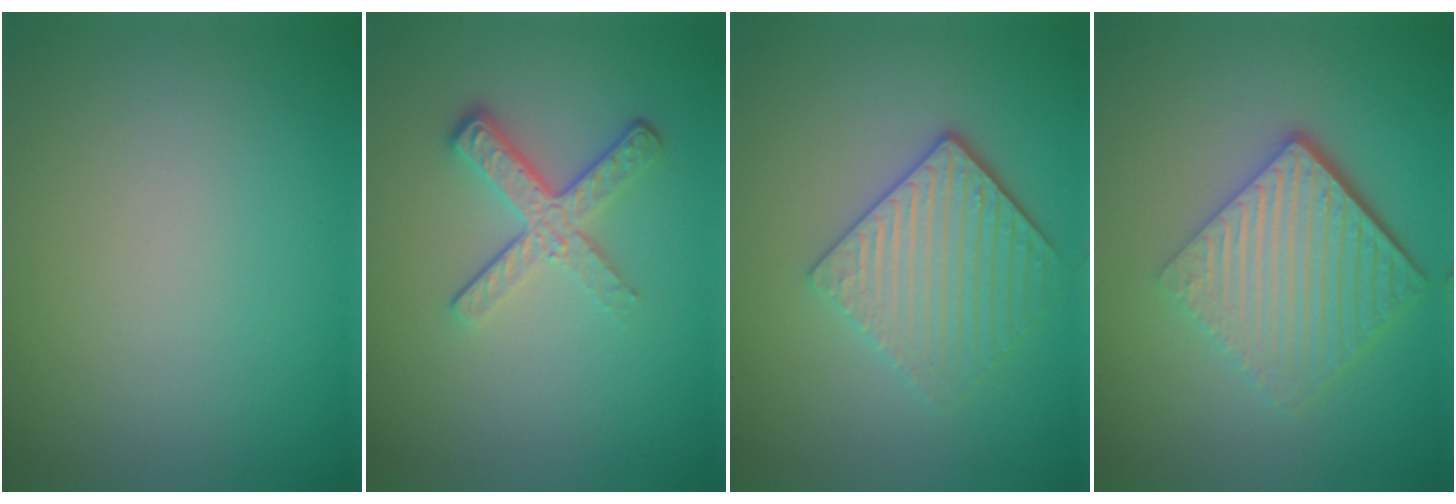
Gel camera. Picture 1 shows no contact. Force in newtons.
{"total": 3.7, "press": 2.6, "slide": 2.6}
{"total": 4.1, "press": 3.5, "slide": 2.2}
{"total": 6.7, "press": 4.4, "slide": 5.1}